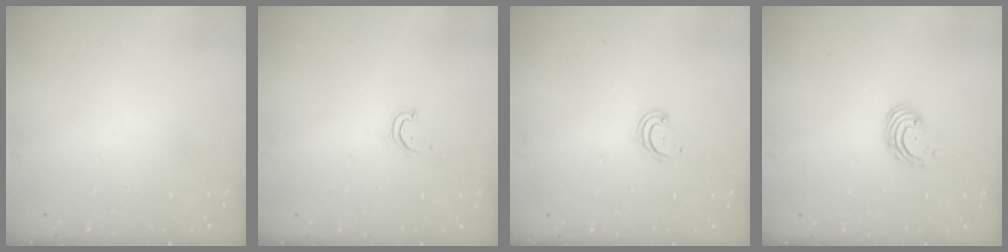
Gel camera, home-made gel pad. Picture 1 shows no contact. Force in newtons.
{"total": 2.6, "press": 2.6, "slide": 0.2}
{"total": 2.8, "press": 2.8, "slide": 0.3}
{"total": 2.7, "press": 2.7, "slide": 0.1}